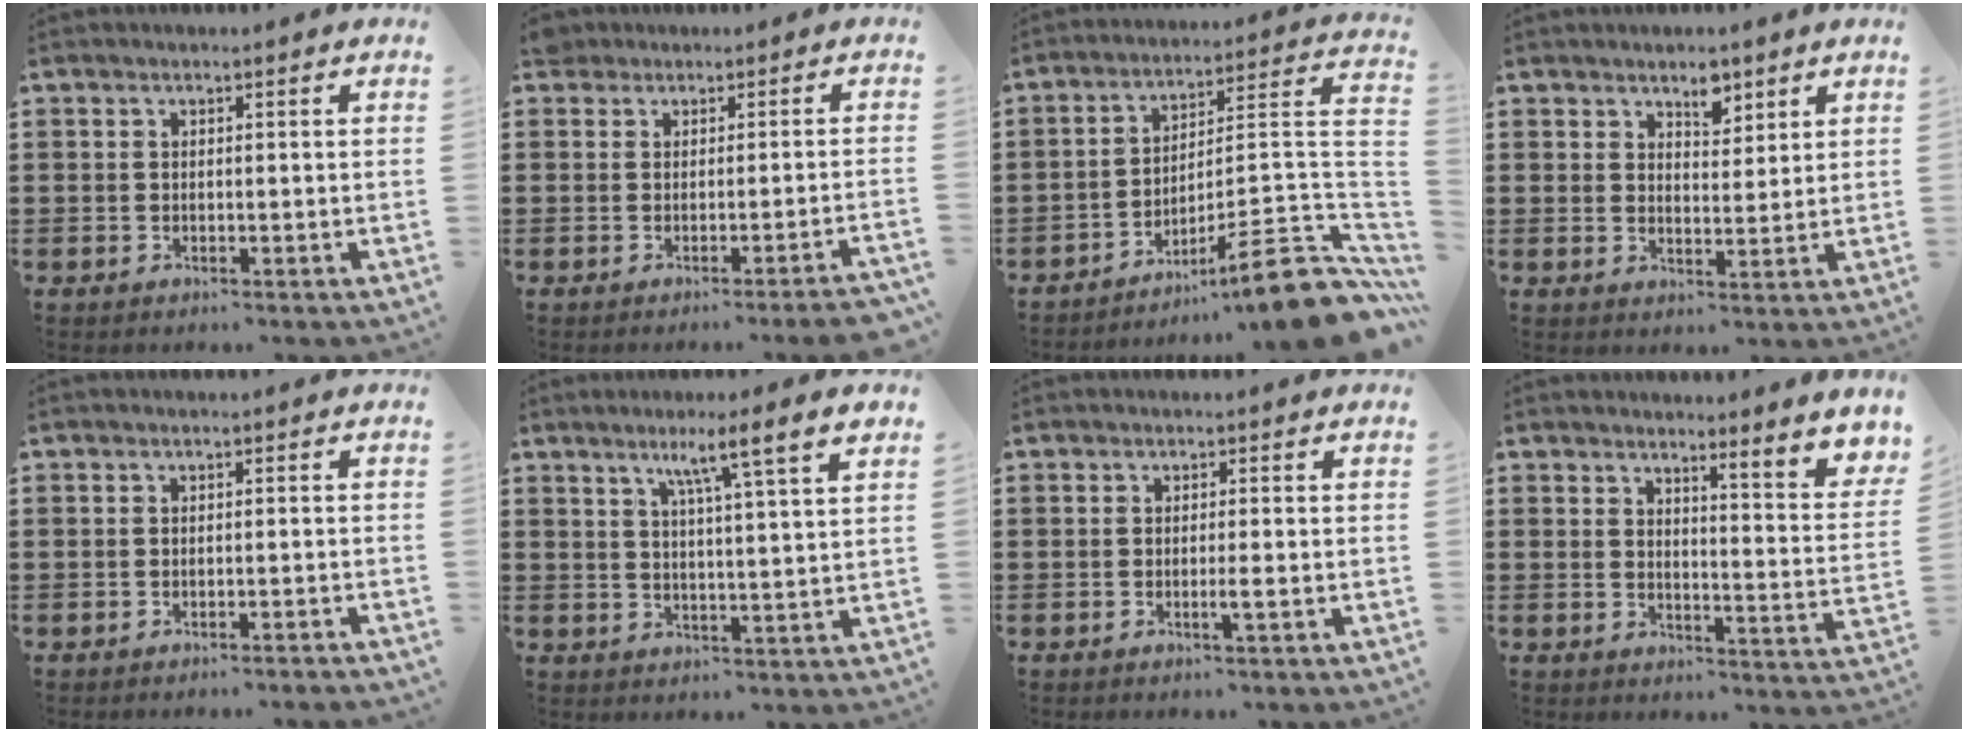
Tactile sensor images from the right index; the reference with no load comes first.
{"total": 1.4, "force": [-0.8, 0.3, 1.2], "torque": [-0.025, 0.003, -0.014]}
{"total": 11.3, "force": [-7.5, 0.6, 8.4], "torque": [-0.115, 0.004, -0.137]}
{"total": 4.1, "force": [3.1, 2.1, 1.8], "torque": [-0.027, 0.002, 0.053]}
{"total": 0.9, "force": [-0.8, -0.2, 0.3], "torque": [-0.007, -0.001, -0.016]}
{"total": 6.1, "force": [3.5, -0.4, 4.9], "torque": [-0.092, -0.012, 0.051]}
{"total": 1.6, "force": [-0.6, -0.1, 1.5], "torque": [-0.025, -0.003, -0.012]}
{"total": 3.7, "force": [3.3, -0.1, 1.7], "torque": [-0.036, -0.030, 0.048]}